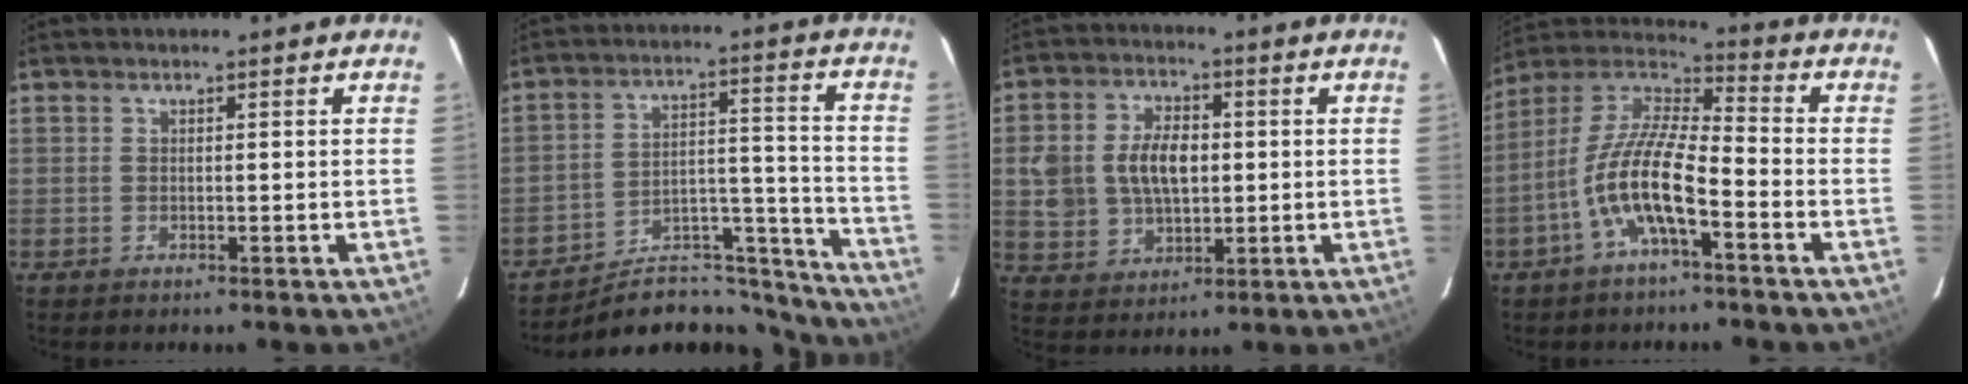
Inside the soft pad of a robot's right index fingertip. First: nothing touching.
{"total": 19.2, "force": [-18.1, 5.6, 3.3], "torque": [-0.035, 0.063, -0.256]}
{"total": 11.8, "force": [0.9, 8.1, 8.6], "torque": [-0.180, 0.019, 0.027]}
{"total": 12.7, "force": [-5.4, 3.1, 11.1], "torque": [-0.225, 0.005, -0.110]}